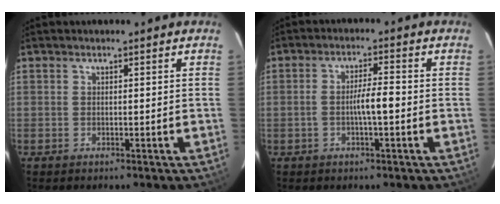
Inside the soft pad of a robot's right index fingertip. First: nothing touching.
{"total": 4.2, "force": [-0.8, 0.6, 4.1], "torque": [-0.074, 0.009, -0.013]}